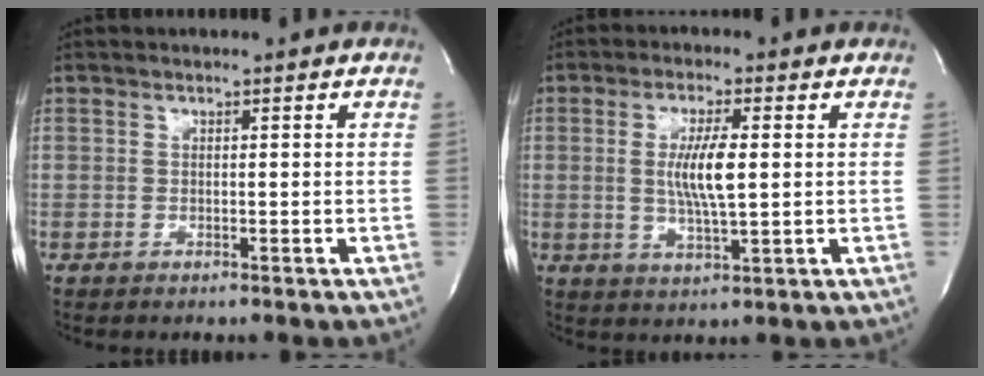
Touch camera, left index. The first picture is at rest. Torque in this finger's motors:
{"motor_torque": [1.05, 0.10, 0.26, 0.07]}